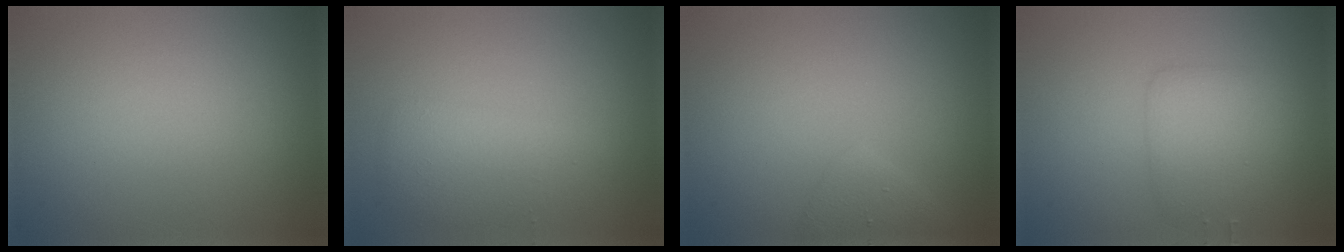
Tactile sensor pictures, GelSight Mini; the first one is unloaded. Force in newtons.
{"total": 3.0, "press": 3.0, "slide": 0.1}
{"total": 1.7, "press": 1.7, "slide": 0.1}
{"total": 3.2, "press": 3.2, "slide": 0.1}